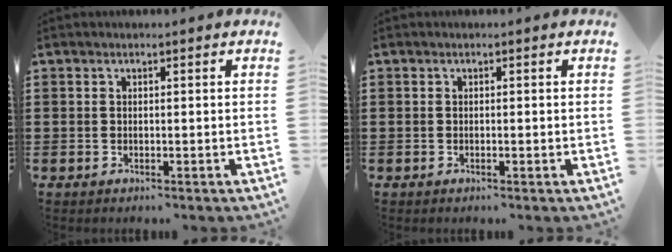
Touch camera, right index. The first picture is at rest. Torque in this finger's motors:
{"motor_torque": [1.89, 0.25, 0.00, 0.00]}